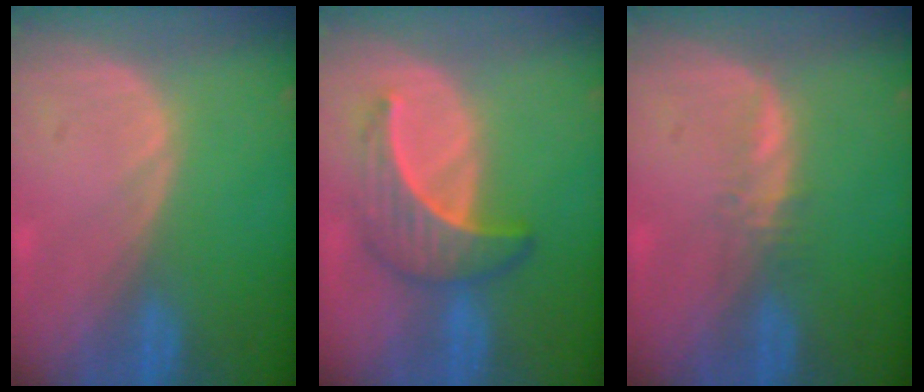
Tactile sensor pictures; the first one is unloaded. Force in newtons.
{"total": 6.8, "press": 6.1, "slide": 3.0}
{"total": 1.6, "press": 1.5, "slide": 0.5}